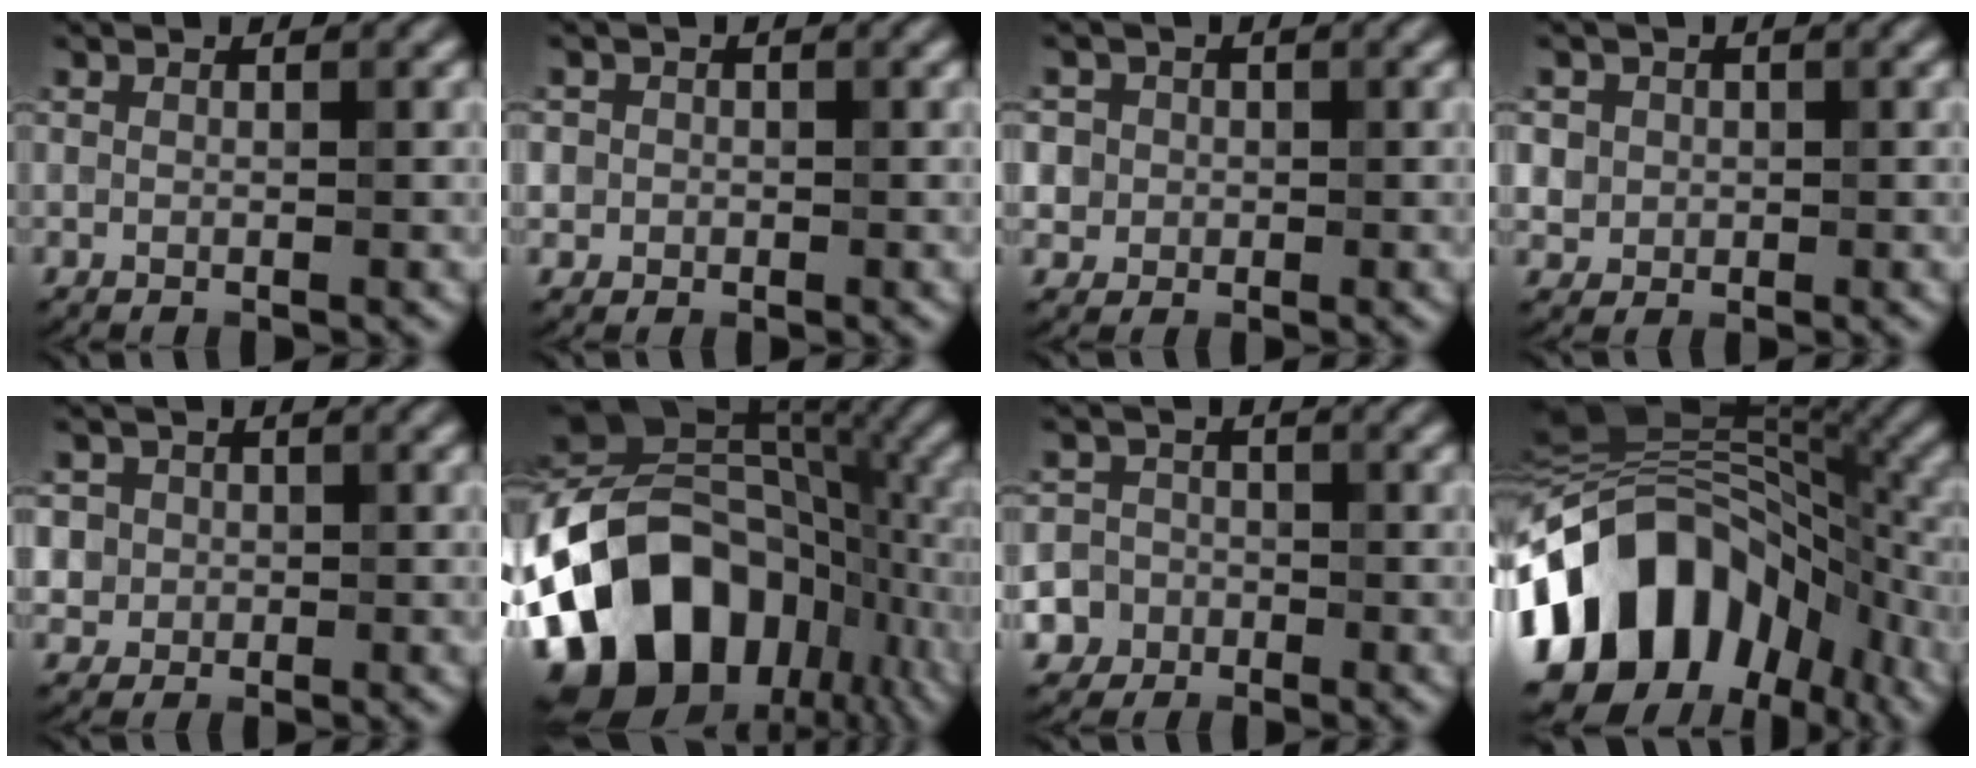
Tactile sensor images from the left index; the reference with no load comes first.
{"total": 1.8, "force": [0.1, 1.8, 0.3], "torque": [0.015, 0.003, -0.006]}
{"total": 4.0, "force": [0.8, 3.7, 1.1], "torque": [-0.006, 0.023, 0.002]}
{"total": 2.6, "force": [0.5, 2.4, 0.7], "torque": [-0.005, 0.005, 0.016]}
{"total": 4.5, "force": [1.0, 4.2, 1.3], "torque": [-0.017, 0.027, 0.004]}
{"total": 17.0, "force": [-6.4, 11.7, 10.5], "torque": [-0.188, -0.006, -0.119]}
{"total": 5.7, "force": [-2.8, 4.9, 0.7], "torque": [0.005, -0.006, -0.068]}
{"total": 15.2, "force": [-5.3, 11.0, 9.1], "torque": [-0.149, 0.004, -0.103]}